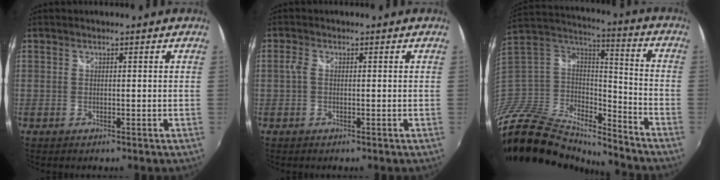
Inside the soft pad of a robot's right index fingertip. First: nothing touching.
{"total": 1.5, "force": [-0.1, 0.8, 1.3], "torque": [-0.029, 0.004, -0.005]}
{"total": 19.9, "force": [-16.5, 7.9, 7.9], "torque": [-0.192, 0.008, -0.307]}